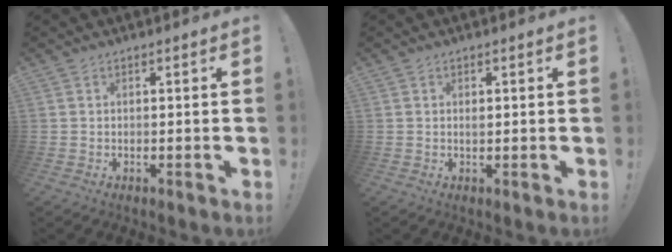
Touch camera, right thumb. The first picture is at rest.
{"total": 0.6, "force": [0.3, 0.4, 0.4], "torque": [-0.002, -0.002, 0.003]}